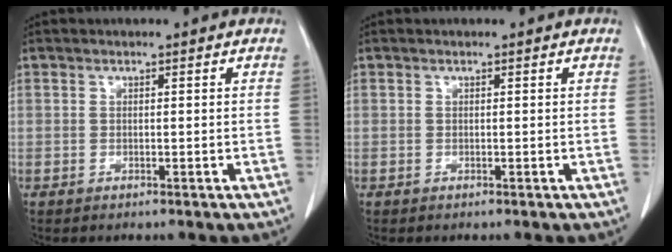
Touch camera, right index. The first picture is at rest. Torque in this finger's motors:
{"motor_torque": [0.00, 0.00, 0.00, 0.00]}